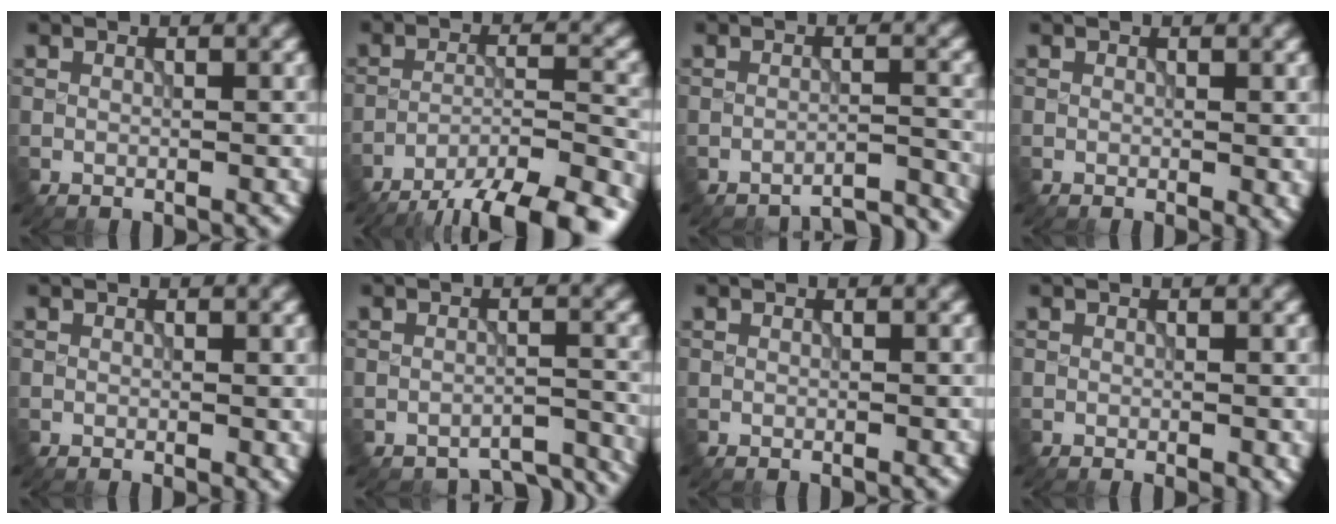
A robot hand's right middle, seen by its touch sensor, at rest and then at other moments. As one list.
[{"total": 13.7, "force": [-11.7, 3.3, 6.3], "torque": [-0.095, -0.009, -0.153]}, {"total": 5.9, "force": [-5.8, 0.7, 0.9], "torque": [-0.005, 0.005, -0.067]}, {"total": 0.9, "force": [-0.1, 0.3, 0.8], "torque": [-0.011, -0.006, 0.000]}, {"total": 0.5, "force": [-0.1, 0.2, 0.5], "torque": [-0.007, -0.002, 0.000]}, {"total": 4.1, "force": [-4.0, 0.9, 0.6], "torque": [-0.010, -0.006, -0.039]}, {"total": 0.0}, {"total": 1.1, "force": [-0.4, 0.3, 1.0], "torque": [-0.015, -0.004, -0.005]}]